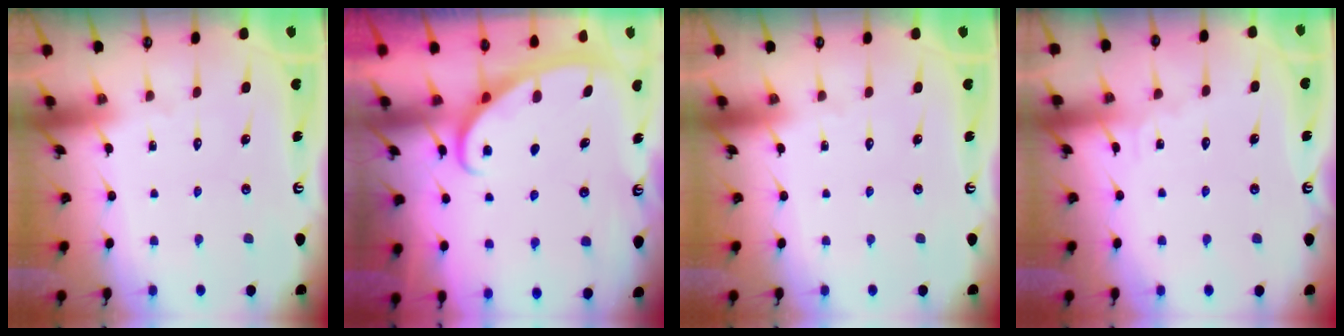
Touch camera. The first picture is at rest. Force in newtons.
{"total": 2.9, "press": 2.8, "slide": 0.4}
{"total": 0.0}
{"total": 3.9, "press": 3.8, "slide": 0.4}